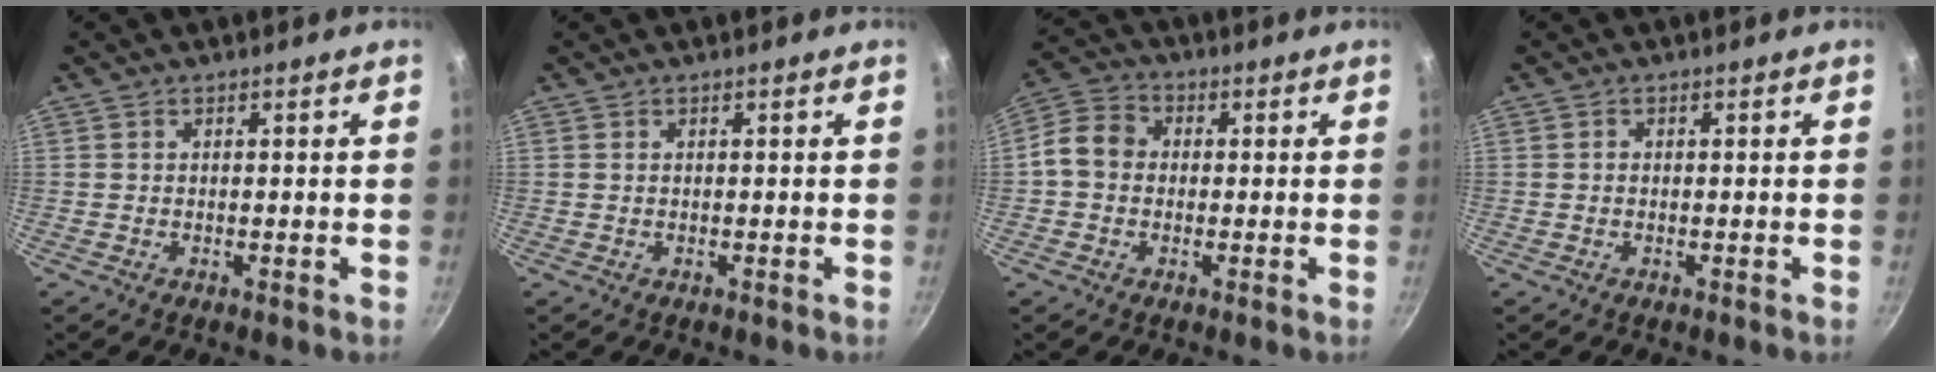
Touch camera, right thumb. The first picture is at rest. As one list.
[{"total": 0.0}, {"total": 6.7, "force": [-0.3, 5.6, 3.7], "torque": [-0.053, 0.018, -0.026]}, {"total": 0.5, "force": [-0.1, 0.5, 0.2], "torque": [-0.001, 0.003, -0.003]}]